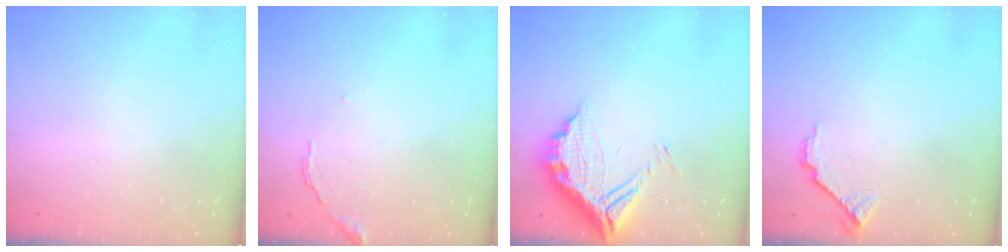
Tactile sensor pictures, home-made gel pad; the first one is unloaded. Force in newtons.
{"total": 8.1, "press": 8.1, "slide": 0.4}
{"total": 14.5, "press": 14.4, "slide": 1.1}
{"total": 6.9, "press": 6.9, "slide": 0.6}